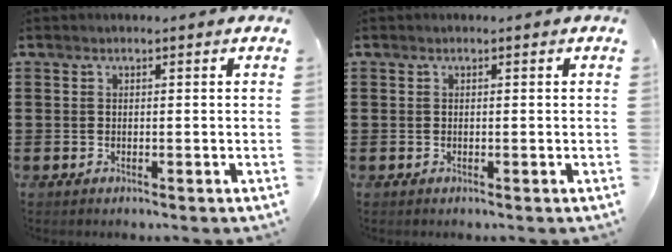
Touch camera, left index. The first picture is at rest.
{"total": 0.0}